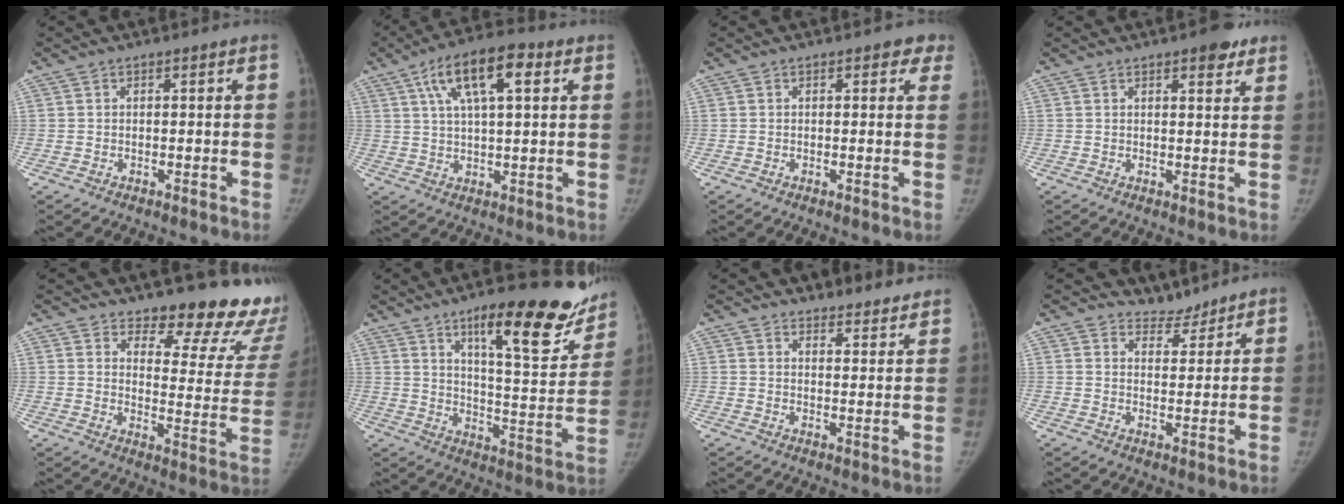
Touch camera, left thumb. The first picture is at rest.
{"total": 13.5, "force": [5.4, 4.9, 11.3], "torque": [-0.185, 0.010, 0.084]}
{"total": 2.8, "force": [1.6, 1.7, 1.6], "torque": [0.014, -0.002, 0.007]}
{"total": 4.8, "force": [3.1, 1.7, 3.2], "torque": [-0.026, -0.013, 0.036]}
{"total": 20.3, "force": [17.1, 6.9, 8.4], "torque": [-0.056, -0.154, 0.199]}
{"total": 23.4, "force": [14.8, 6.5, 16.9], "torque": [-0.180, -0.074, 0.214]}
{"total": 8.8, "force": [8.2, 2.9, 1.5], "torque": [0.022, -0.042, 0.094]}
{"total": 4.2, "force": [3.9, 1.5, -0.6], "torque": [0.031, -0.038, 0.063]}